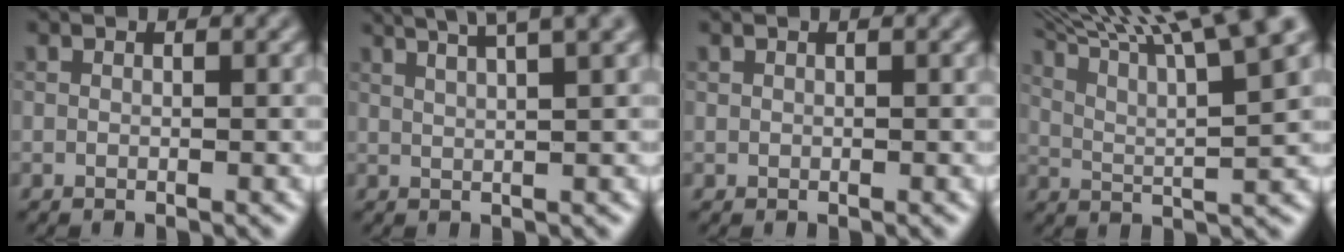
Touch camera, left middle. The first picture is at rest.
{"total": 7.3, "force": [4.9, 2.2, 5.0], "torque": [-0.048, 0.046, 0.041]}
{"total": 0.0}
{"total": 12.6, "force": [9.1, 2.3, 8.3], "torque": [-0.129, 0.028, 0.114]}